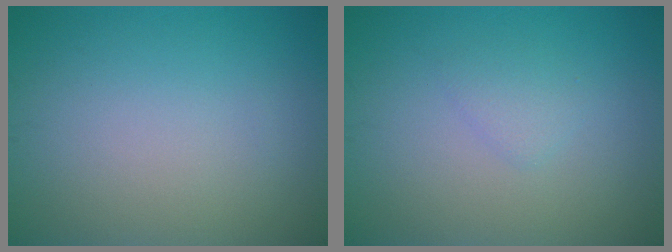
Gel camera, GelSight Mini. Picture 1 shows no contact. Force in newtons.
{"total": 1.2, "press": 1.2, "slide": 0.1}